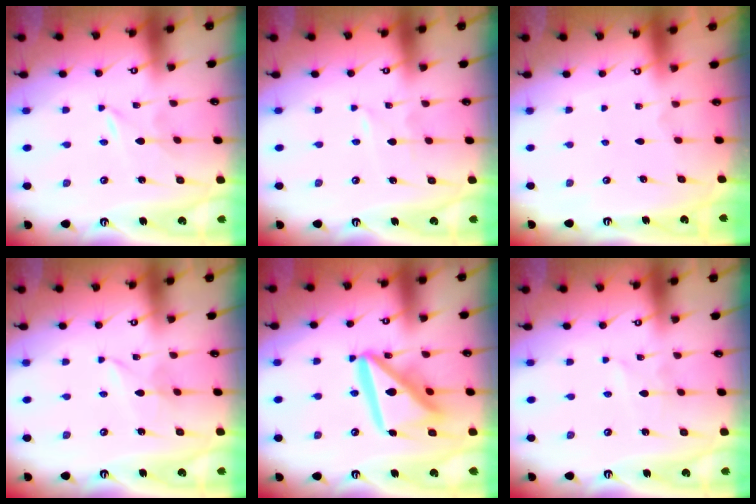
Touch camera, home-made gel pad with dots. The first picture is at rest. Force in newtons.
{"total": 0.9, "press": 0.9, "slide": 0.1}
{"total": 0.0}
{"total": 2.3, "press": 2.3, "slide": 0.3}
{"total": 18.4, "press": 18.3, "slide": 2.1}
{"total": 1.4, "press": 1.4, "slide": 0.1}